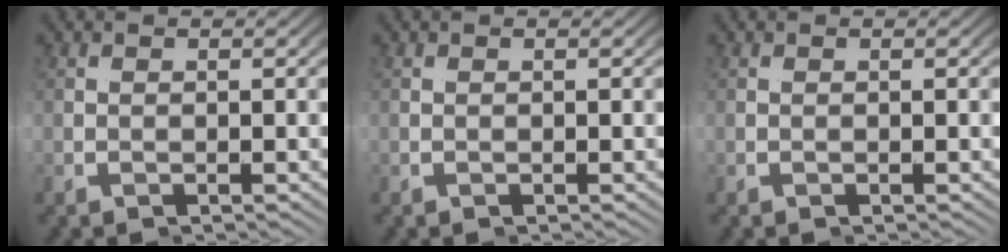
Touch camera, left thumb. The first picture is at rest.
{"total": 0.0}
{"total": 0.0}